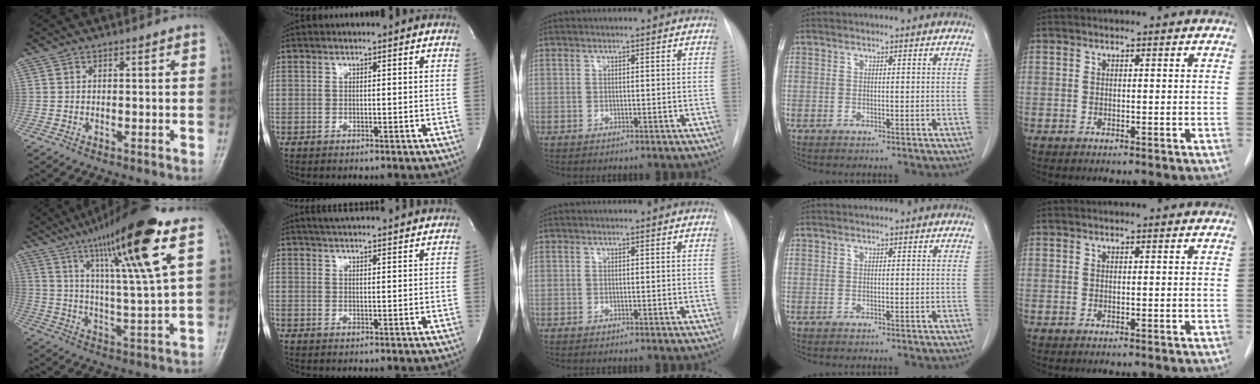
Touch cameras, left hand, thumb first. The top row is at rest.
{"thumb": {"total": 19.6, "force": [10.6, 1.3, 16.5], "torque": [-0.266, -0.034, 0.176]}, "index": {"total": 12.8, "force": [11.9, 0.9, 4.8], "torque": [-0.078, 0.023, 0.154]}}